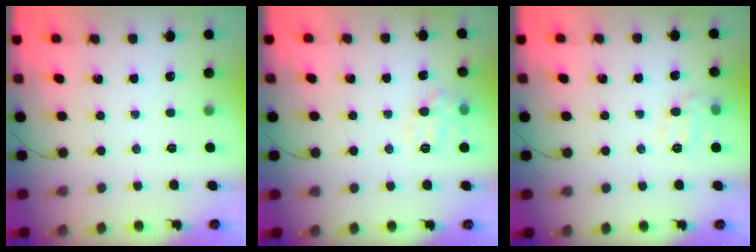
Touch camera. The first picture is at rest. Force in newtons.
{"total": 10.2, "press": 10.1, "slide": 0.8}
{"total": 8.1, "press": 8.0, "slide": 1.0}